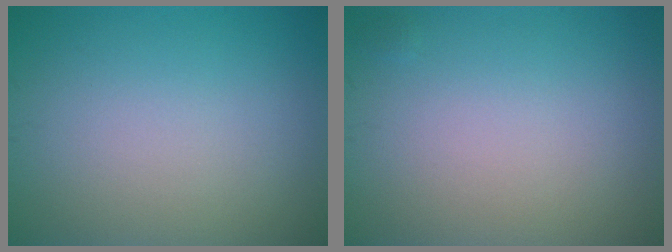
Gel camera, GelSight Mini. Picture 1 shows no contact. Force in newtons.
{"total": 0.0}